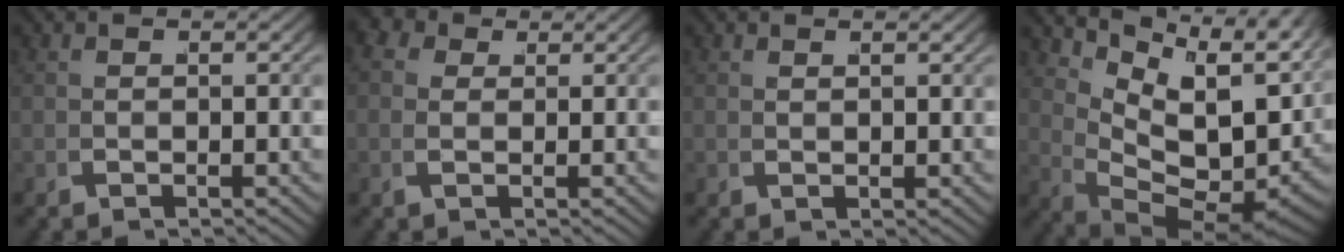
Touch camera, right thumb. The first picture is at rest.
{"total": 2.5, "force": [1.3, 1.9, 1.0], "torque": [-0.021, -0.007, 0.018]}
{"total": 0.7, "force": [0.7, -0.1, 0.1], "torque": [0.000, 0.002, 0.016]}
{"total": 14.3, "force": [0.2, 9.0, 11.0], "torque": [-0.177, -0.034, 0.020]}